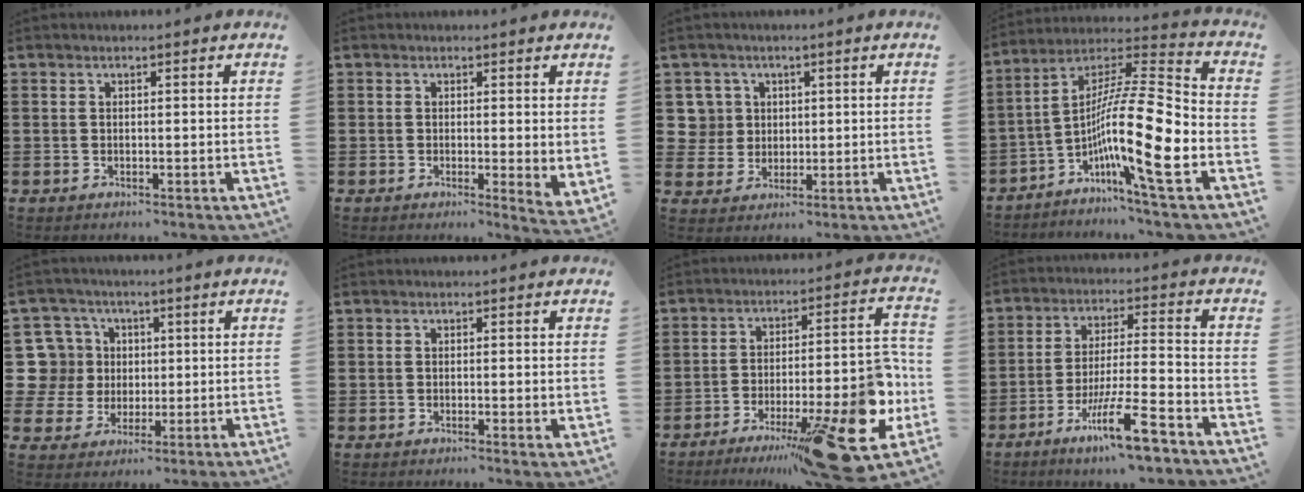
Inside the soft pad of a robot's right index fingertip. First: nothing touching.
{"total": 1.3, "force": [0.7, 0.3, 1.0], "torque": [-0.017, -0.006, 0.012]}
{"total": 4.8, "force": [1.3, 4.6, 0.6], "torque": [-0.036, 0.016, 0.024]}
{"total": 15.6, "force": [-4.7, 1.9, 14.8], "torque": [-0.277, -0.015, -0.089]}
{"total": 10.4, "force": [1.7, 9.7, 3.4], "torque": [-0.125, 0.007, 0.033]}
{"total": 0.8, "force": [0.0, 0.0, 0.8], "torque": [-0.016, -0.004, 0.000]}
{"total": 18.1, "force": [-9.7, 4.2, 14.7], "torque": [-0.178, 0.014, -0.146]}
{"total": 11.1, "force": [-6.9, 0.9, 8.6], "torque": [-0.163, 0.000, -0.132]}